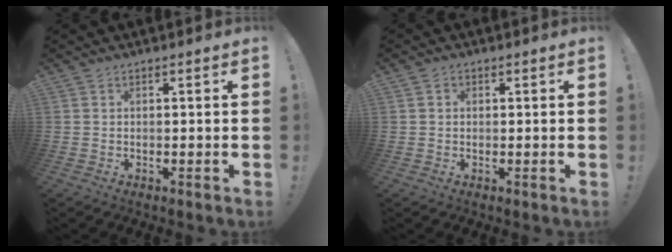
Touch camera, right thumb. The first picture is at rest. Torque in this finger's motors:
{"motor_torque": [-0.25, -0.22, -0.35, 0.38, 0.15]}